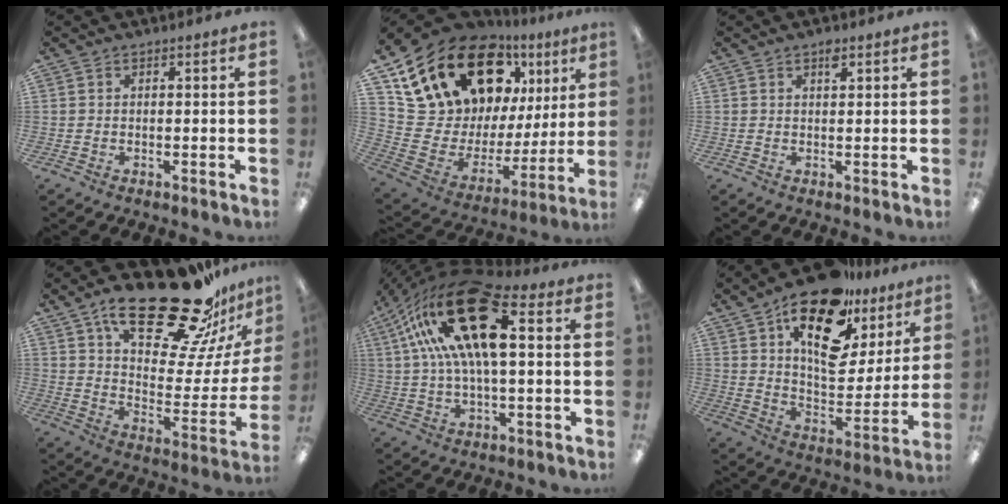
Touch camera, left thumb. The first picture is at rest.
{"total": 21.2, "force": [14.4, 11.3, 10.7], "torque": [-0.204, -0.092, 0.267]}
{"total": 1.7, "force": [1.2, 0.6, 1.0], "torque": [-0.016, -0.002, 0.019]}
{"total": 27.2, "force": [18.7, 9.5, 17.3], "torque": [-0.257, -0.119, 0.309]}
{"total": 25.9, "force": [8.1, 11.6, 21.7], "torque": [-0.400, -0.014, 0.137]}
{"total": 21.1, "force": [13.3, 10.4, 12.6], "torque": [-0.190, -0.084, 0.230]}